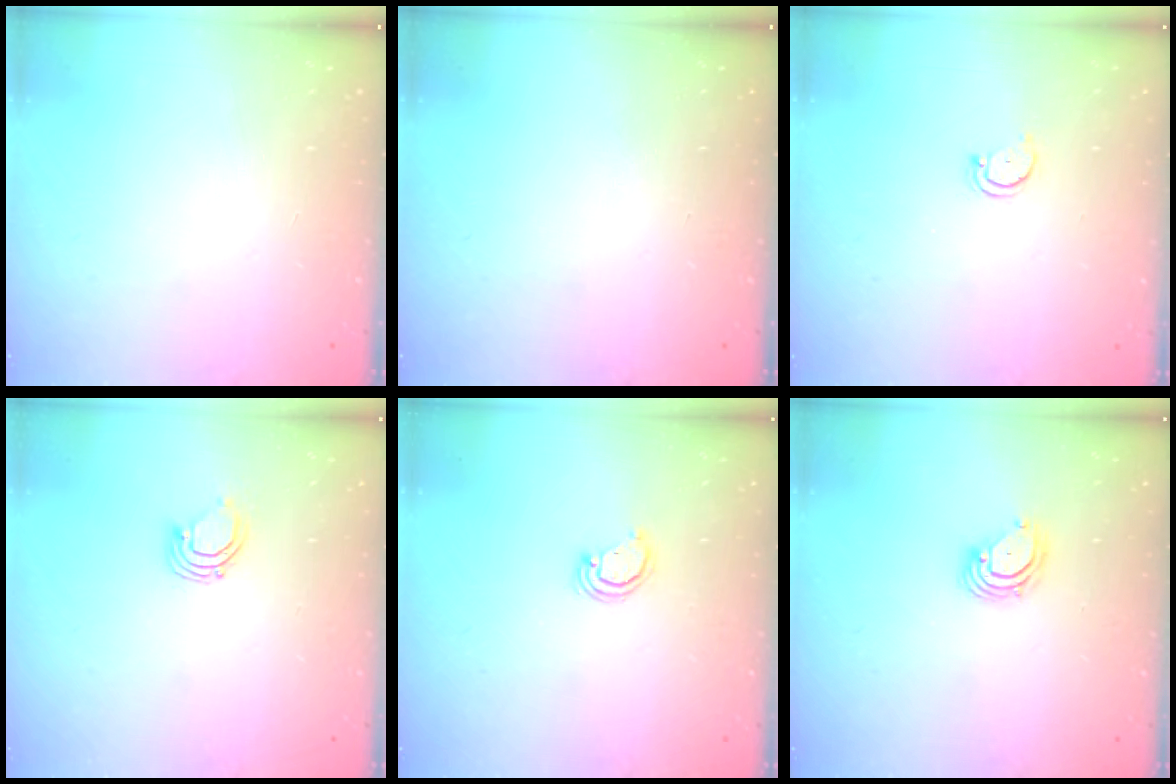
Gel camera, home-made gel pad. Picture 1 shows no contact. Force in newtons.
{"total": 0.0}
{"total": 2.5, "press": 2.4, "slide": 0.5}
{"total": 2.7, "press": 2.7, "slide": 0.2}
{"total": 2.5, "press": 2.5, "slide": 0.2}
{"total": 3.4, "press": 3.4, "slide": 0.1}